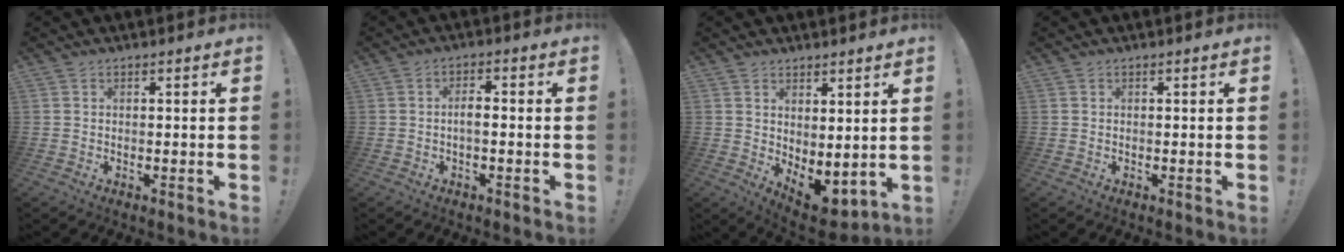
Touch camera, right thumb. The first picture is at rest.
{"total": 3.5, "force": [-0.9, 1.1, 3.2], "torque": [-0.068, 0.005, -0.017]}
{"total": 5.1, "force": [1.5, 2.9, 3.9], "torque": [-0.029, -0.037, 0.037]}
{"total": 0.0}